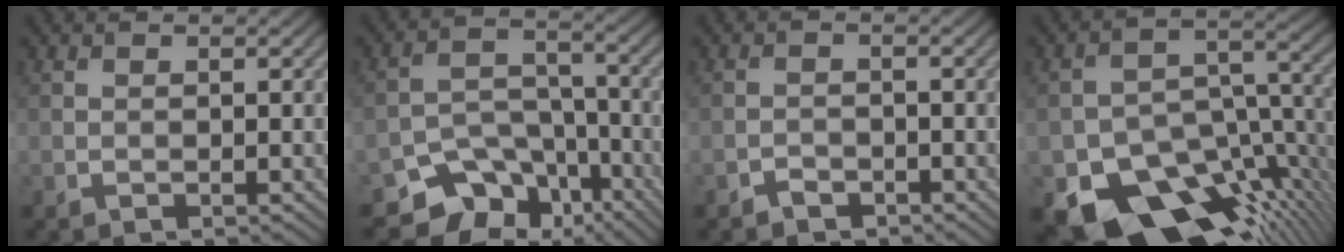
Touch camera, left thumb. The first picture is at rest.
{"total": 10.4, "force": [-7.5, 6.4, 3.5], "torque": [-0.058, -0.002, -0.119]}
{"total": 1.6, "force": [-1.3, 0.8, 0.4], "torque": [-0.003, 0.002, -0.028]}
{"total": 16.1, "force": [-9.5, 9.1, 9.3], "torque": [-0.155, -0.044, -0.134]}